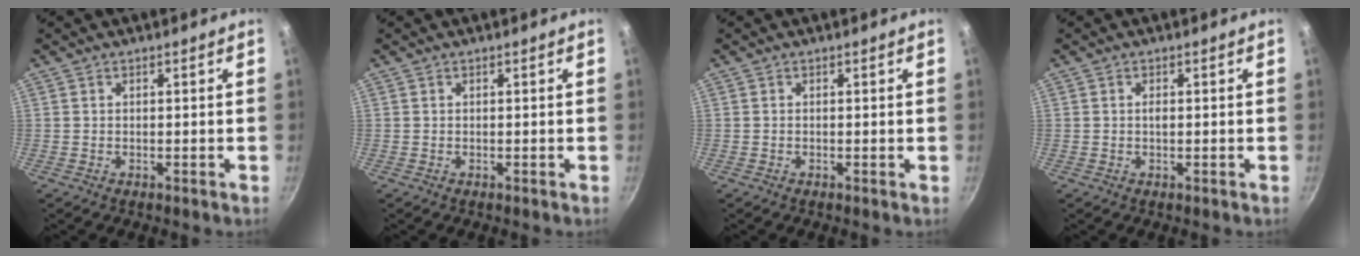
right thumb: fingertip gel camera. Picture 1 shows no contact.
{"total": 0.0}
{"total": 0.0}
{"total": 1.0, "force": [0.1, 0.5, 0.9], "torque": [-0.013, 0.001, 0.001]}